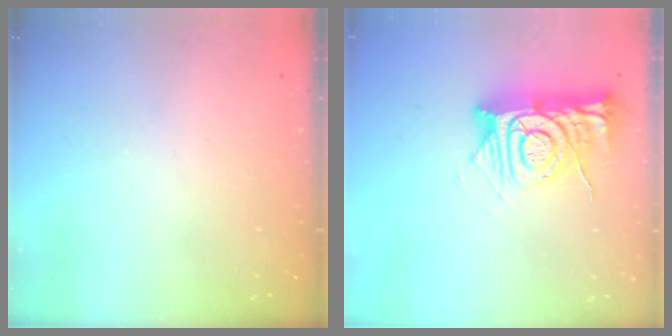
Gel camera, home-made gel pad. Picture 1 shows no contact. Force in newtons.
{"total": 13.6, "press": 13.5, "slide": 1.3}